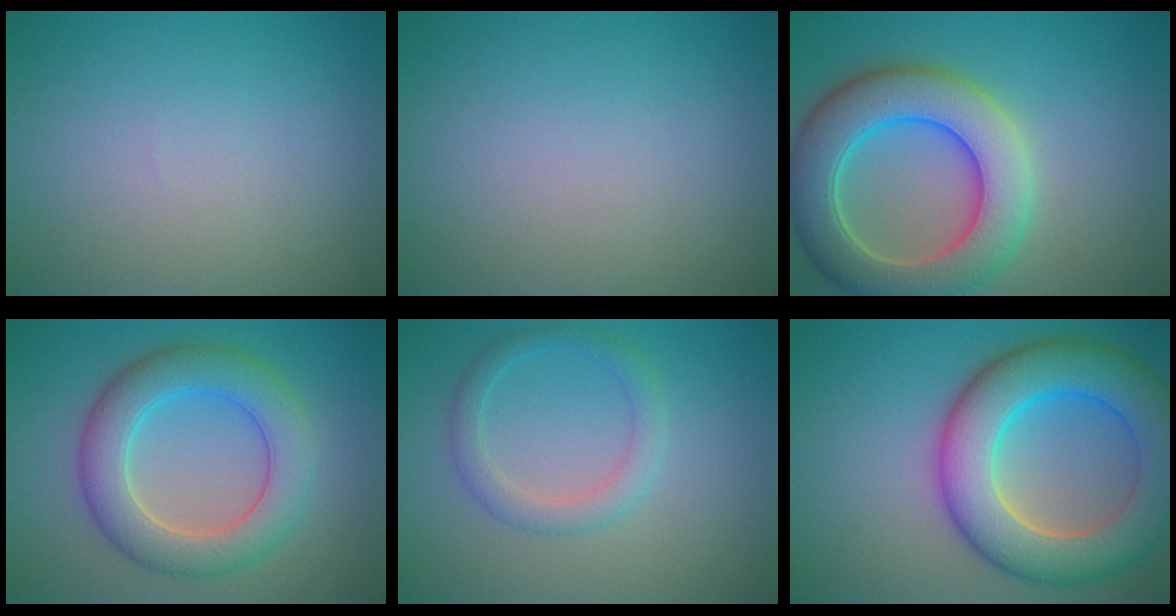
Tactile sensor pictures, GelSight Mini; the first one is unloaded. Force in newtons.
{"total": 0.0}
{"total": 9.3, "press": 9.3, "slide": 0.5}
{"total": 6.5, "press": 6.5, "slide": 0.3}
{"total": 2.5, "press": 2.5, "slide": 0.1}
{"total": 10.3, "press": 10.3, "slide": 0.4}